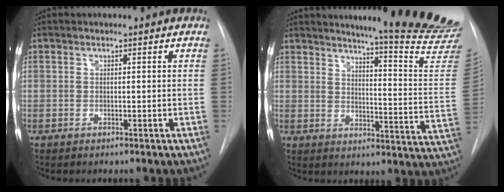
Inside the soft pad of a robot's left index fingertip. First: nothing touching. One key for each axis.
{"total": 22.7, "fx": 20.6, "fy": -0.6, "fz": 9.5, "tx": -0.127, "ty": -0.140, "tz": 0.237}